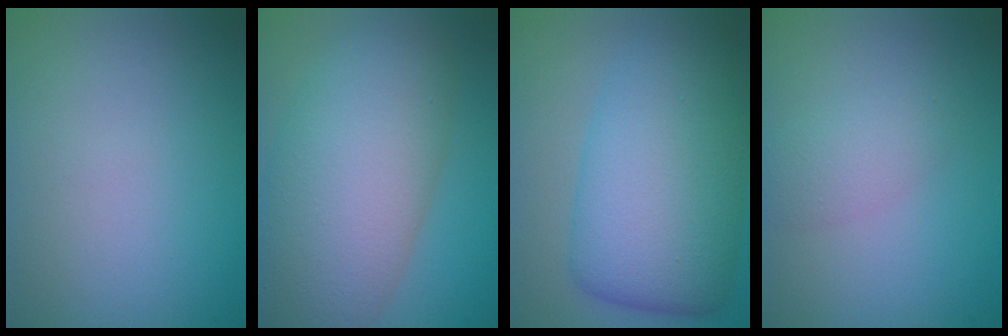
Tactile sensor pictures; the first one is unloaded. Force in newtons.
{"total": 10.7, "press": 10.7, "slide": 0.3}
{"total": 10.5, "press": 10.5, "slide": 0.2}
{"total": 2.1, "press": 2.1, "slide": 0.0}